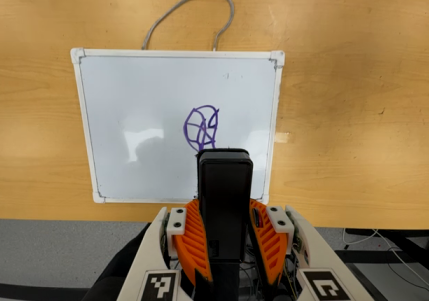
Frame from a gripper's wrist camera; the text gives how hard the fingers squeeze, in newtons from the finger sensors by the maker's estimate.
{"total": 11.0, "left": 8.4, "right": 13.5}